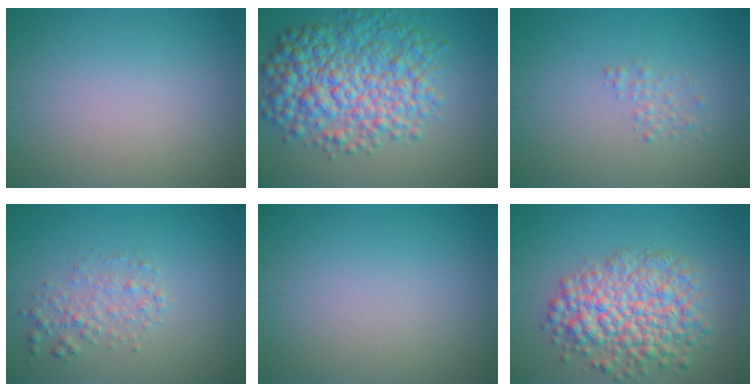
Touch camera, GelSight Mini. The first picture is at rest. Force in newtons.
{"total": 8.8, "press": 8.8, "slide": 0.1}
{"total": 1.2, "press": 1.2, "slide": 0.0}
{"total": 2.1, "press": 2.1, "slide": 0.0}
{"total": 0.0}
{"total": 7.4, "press": 7.4, "slide": 0.3}